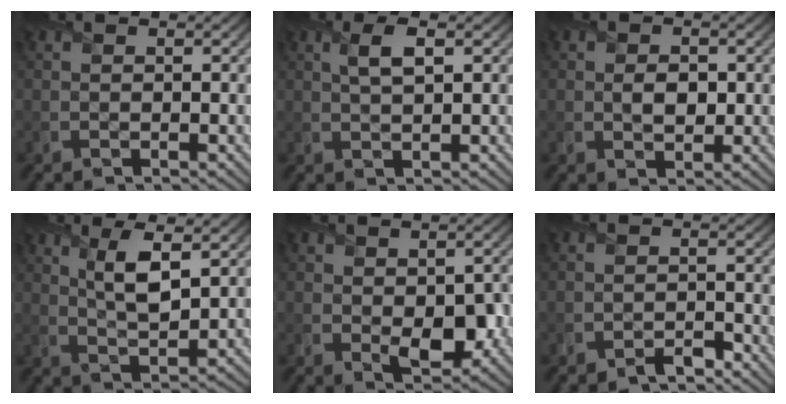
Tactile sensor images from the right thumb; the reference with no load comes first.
{"total": 3.0, "force": [1.2, 0.7, 2.6], "torque": [-0.055, 0.009, 0.022]}
{"total": 2.4, "force": [0.1, 1.5, 1.9], "torque": [-0.038, -0.004, -0.001]}
{"total": 5.8, "force": [2.5, 1.7, 4.9], "torque": [-0.103, -0.003, 0.047]}
{"total": 4.6, "force": [-0.7, 2.8, 3.7], "torque": [-0.059, -0.015, -0.006]}
{"total": 1.8, "force": [-1.6, 0.3, 0.7], "torque": [-0.010, 0.007, -0.030]}